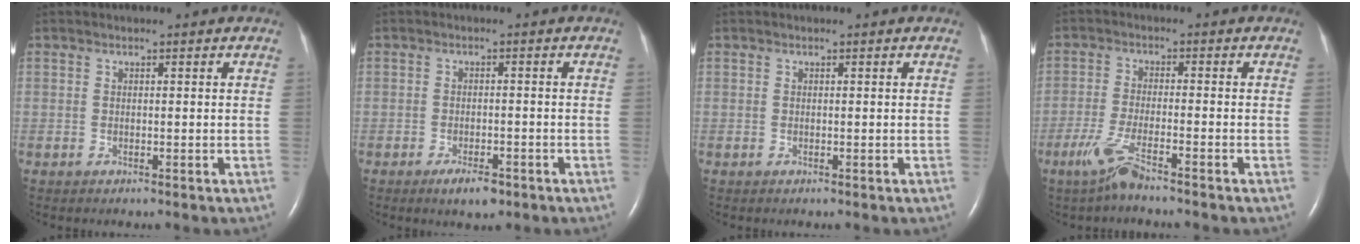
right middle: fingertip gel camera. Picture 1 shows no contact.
{"total": 3.5, "force": [-2.3, 1.2, 2.4], "torque": [-0.045, -0.002, -0.034]}
{"total": 0.0}
{"total": 5.1, "force": [-3.8, -0.1, 3.5], "torque": [-0.080, -0.012, -0.079]}